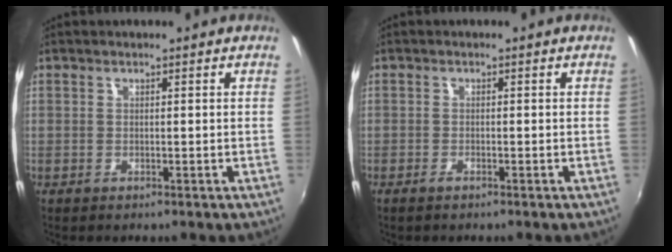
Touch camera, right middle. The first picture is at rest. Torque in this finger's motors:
{"motor_torque": [-0.17, -0.01, -0.02, 0.00]}